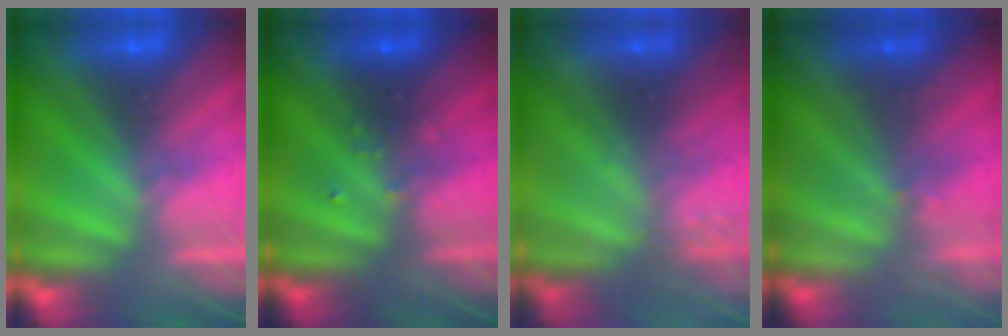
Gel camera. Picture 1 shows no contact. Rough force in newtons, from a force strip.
{"total": 2.4}
{"total": 2.2}
{"total": 2.3}